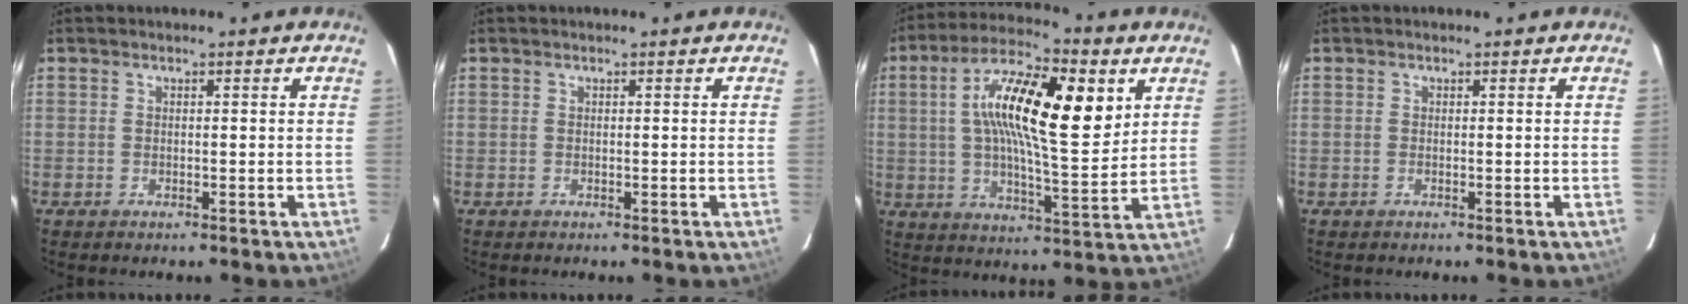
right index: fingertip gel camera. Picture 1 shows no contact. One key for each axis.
{"total": 0.0}
{"total": 18.5, "fx": 5.6, "fy": 5.4, "fz": 16.8, "tx": -0.292, "ty": 0.019, "tz": 0.083}
{"total": 0.0}